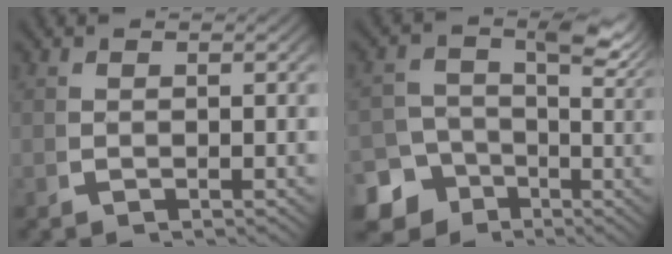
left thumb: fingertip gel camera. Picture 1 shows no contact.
{"total": 9.8, "force": [-3.2, 8.2, 4.4], "torque": [-0.061, -0.038, -0.048]}